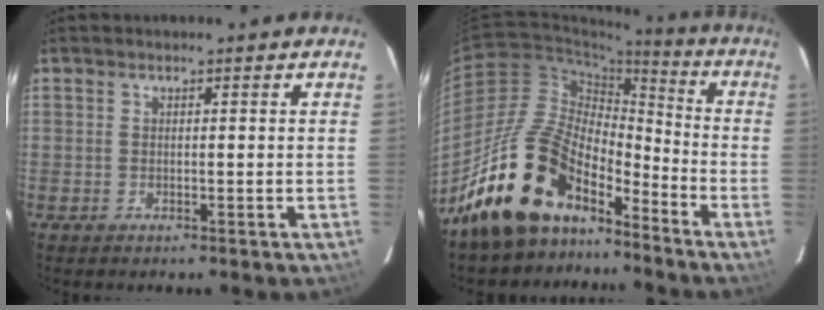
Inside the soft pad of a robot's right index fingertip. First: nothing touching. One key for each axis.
{"total": 17.2, "fx": -13.2, "fy": 7.8, "fz": 7.8, "tx": -0.149, "ty": 0.014, "tz": -0.236}